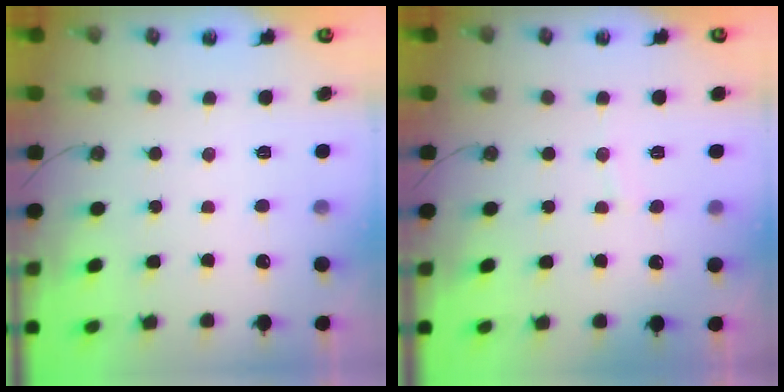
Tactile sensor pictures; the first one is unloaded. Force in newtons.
{"total": 2.5, "press": 2.5, "slide": 0.2}